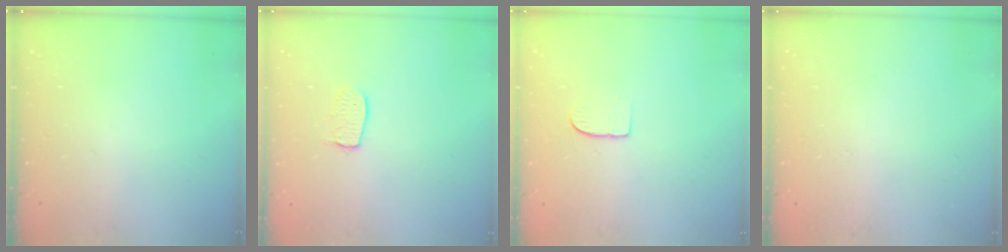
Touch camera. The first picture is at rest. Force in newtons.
{"total": 7.1, "press": 7.1, "slide": 0.3}
{"total": 5.4, "press": 5.4, "slide": 0.4}
{"total": 0.0}